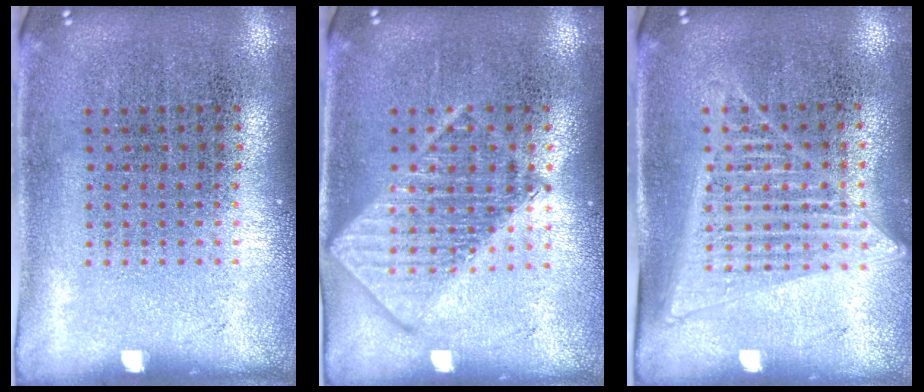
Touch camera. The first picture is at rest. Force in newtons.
{"total": 2.9, "press": 2.9, "slide": 0.3}
{"total": 1.3, "press": 1.2, "slide": 0.5}